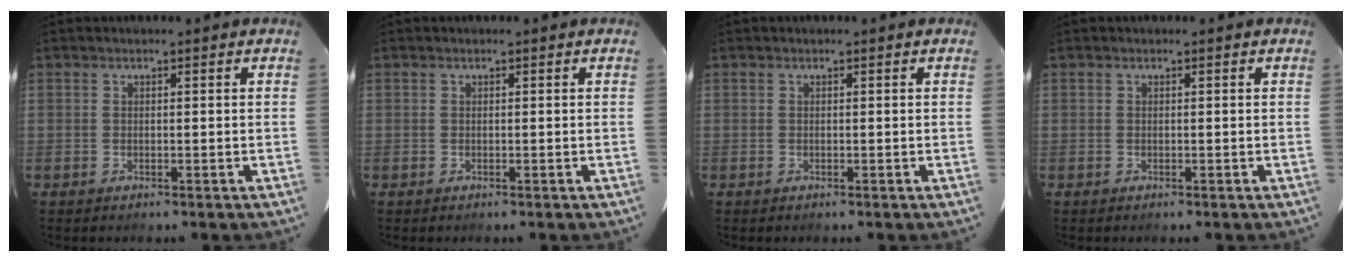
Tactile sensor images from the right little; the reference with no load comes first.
{"total": 0.0}
{"total": 0.0}
{"total": 0.0}